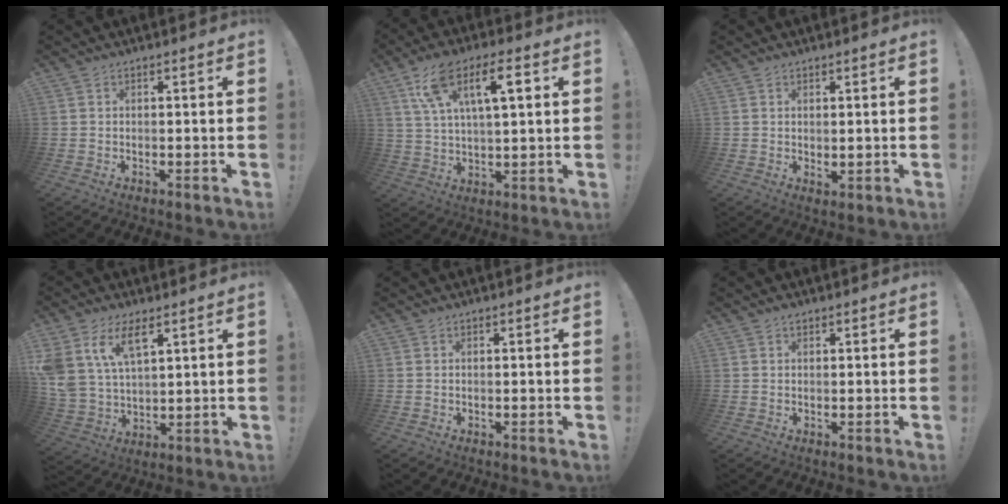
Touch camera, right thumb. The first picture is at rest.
{"total": 13.8, "force": [5.9, 5.7, 11.1], "torque": [-0.190, 0.001, 0.101]}
{"total": 1.3, "force": [0.8, 0.5, 0.9], "torque": [-0.012, -0.004, 0.014]}
{"total": 11.5, "force": [6.7, 5.8, 7.4], "torque": [-0.164, -0.029, 0.125]}
{"total": 0.0}
{"total": 0.6, "force": [0.4, 0.2, 0.2], "torque": [0.000, -0.002, 0.007]}